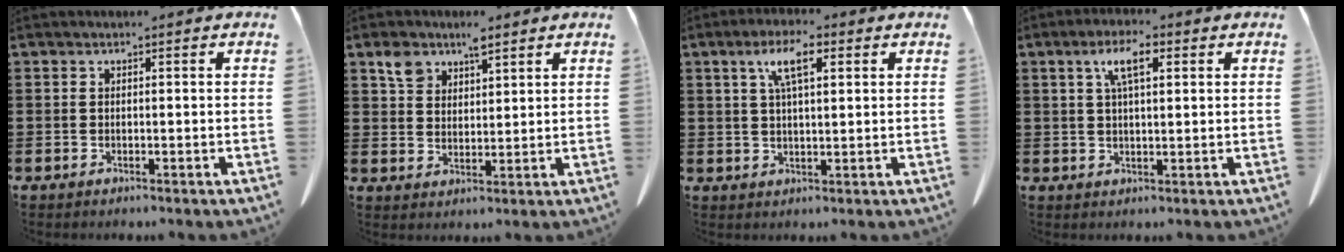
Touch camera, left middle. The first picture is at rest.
{"total": 4.7, "force": [3.4, 2.5, 2.1], "torque": [-0.043, 0.005, 0.062]}
{"total": 6.2, "force": [2.8, 1.8, 5.2], "torque": [-0.105, 0.008, 0.044]}
{"total": 5.4, "force": [2.2, 1.6, 4.7], "torque": [-0.100, 0.010, 0.036]}